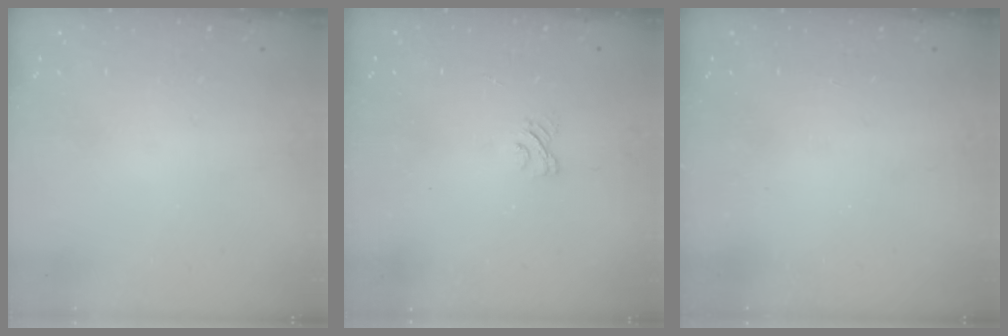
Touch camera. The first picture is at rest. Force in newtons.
{"total": 2.9, "press": 2.6, "slide": 1.2}
{"total": 2.4, "press": 2.3, "slide": 0.7}